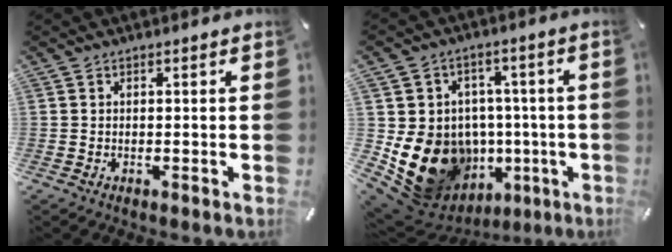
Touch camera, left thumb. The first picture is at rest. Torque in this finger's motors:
{"motor_torque": [0.73, 0.95, 1.27, 0.55, 0.31]}